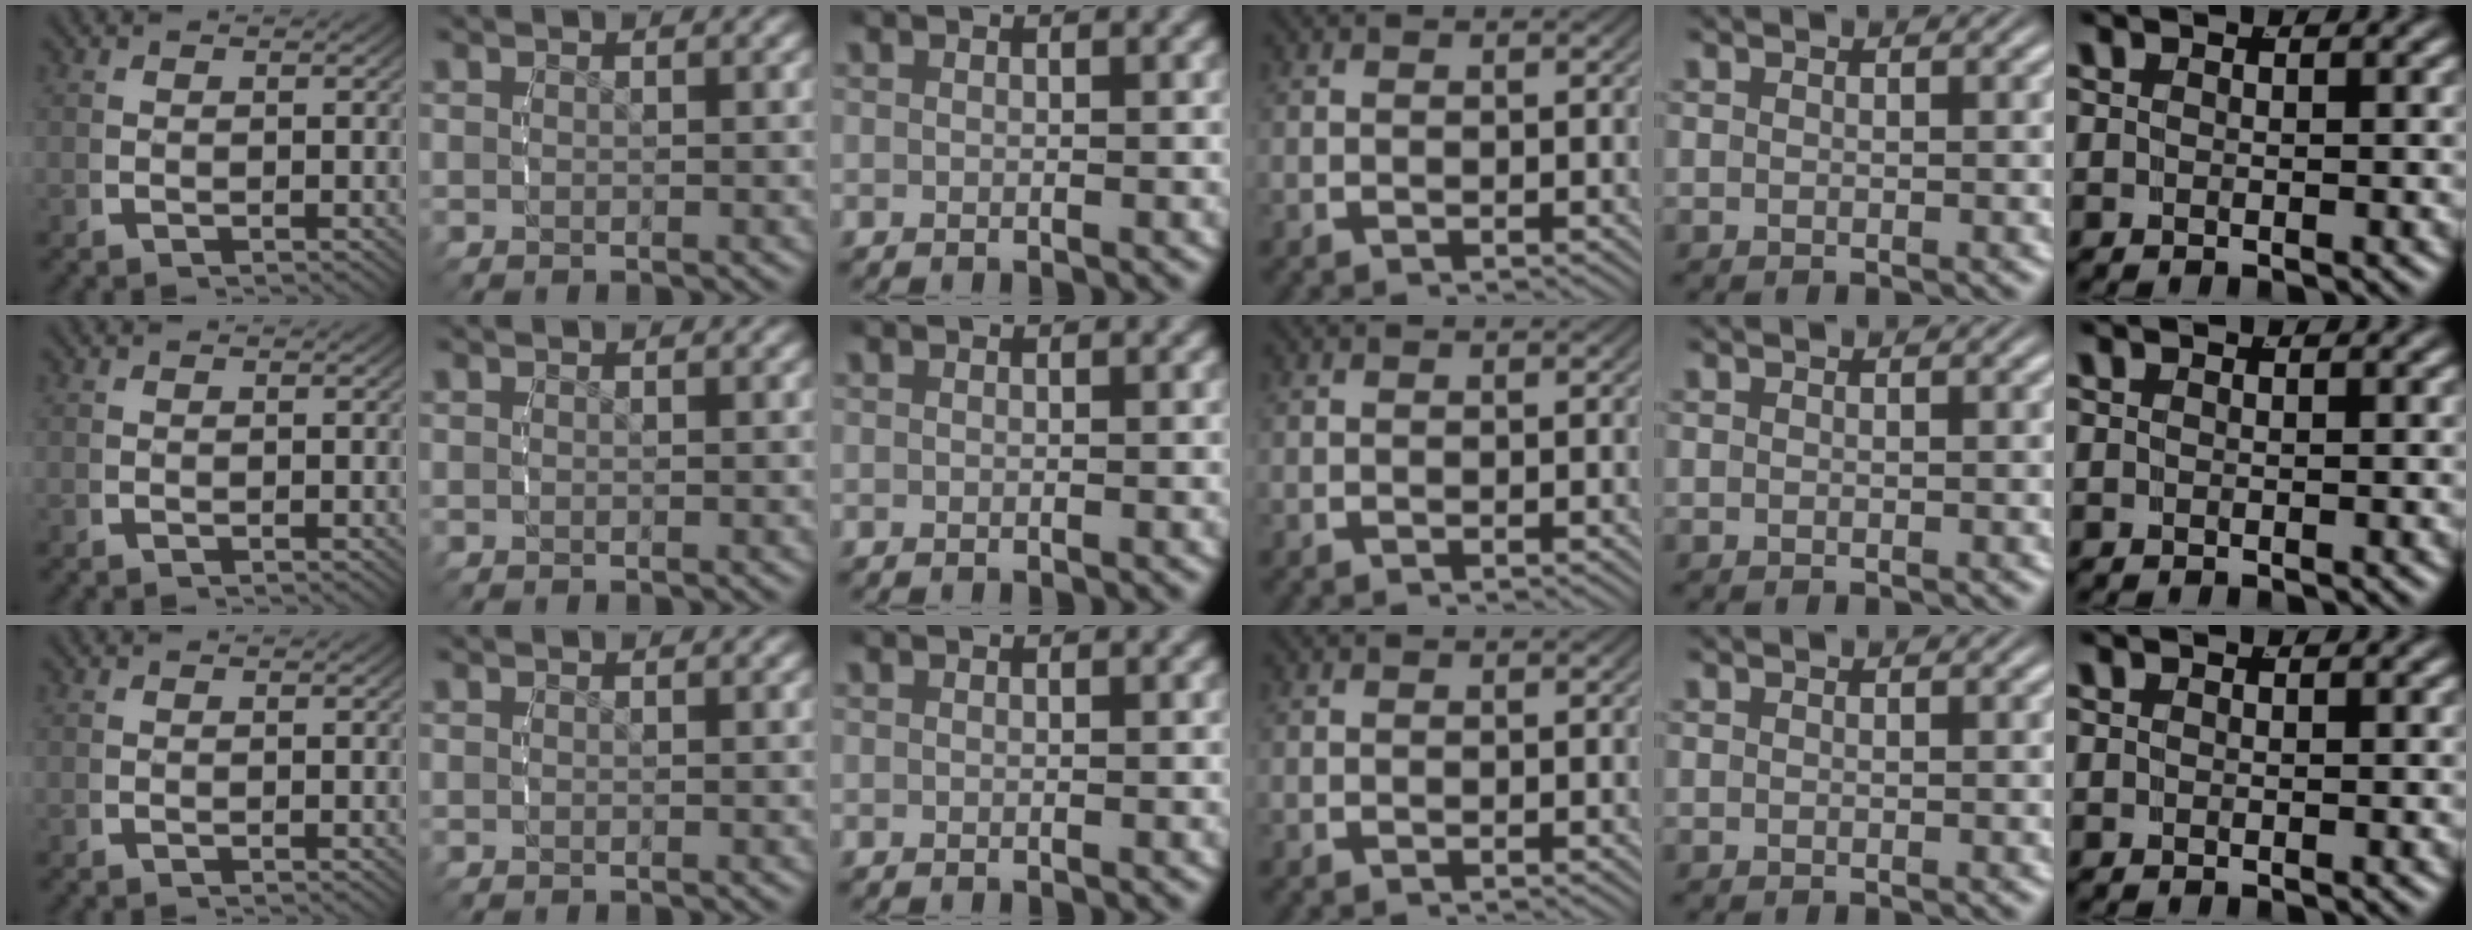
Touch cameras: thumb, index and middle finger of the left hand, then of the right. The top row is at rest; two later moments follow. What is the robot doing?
{"motion": "reach", "object": "pencil case"}